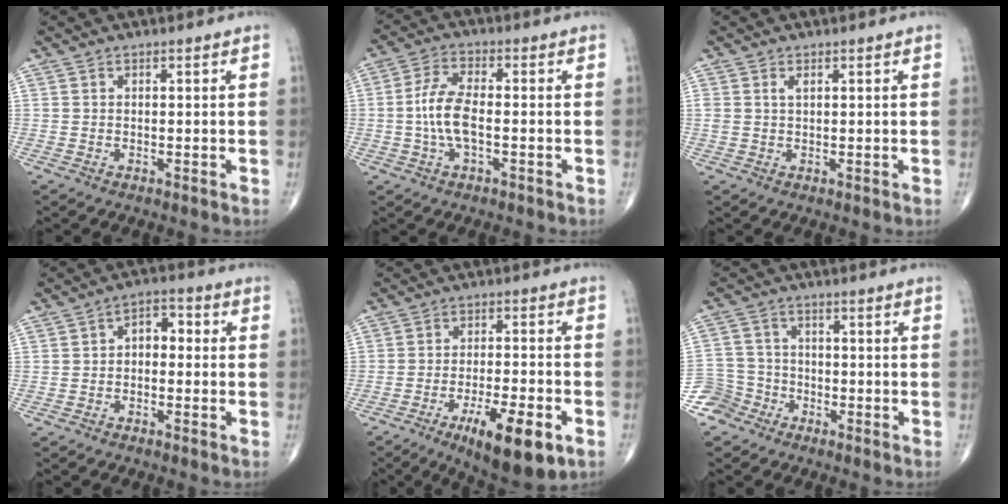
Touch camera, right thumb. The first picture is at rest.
{"total": 7.3, "force": [-1.1, 3.0, 6.6], "torque": [-0.145, 0.019, -0.025]}
{"total": 1.3, "force": [0.6, 0.6, 1.0], "torque": [-0.023, 0.006, 0.014]}
{"total": 4.8, "force": [-0.2, 3.2, 3.6], "torque": [-0.032, 0.023, -0.017]}
{"total": 13.6, "force": [-6.5, 3.8, 11.4], "torque": [-0.171, 0.010, -0.096]}
{"total": 6.1, "force": [-4.2, 4.4, -0.2], "torque": [0.030, 0.031, -0.092]}